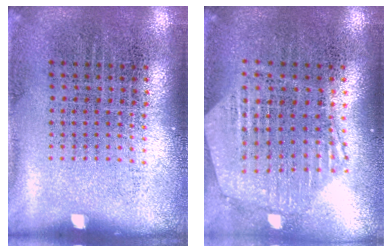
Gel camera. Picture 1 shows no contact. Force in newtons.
{"total": 1.2, "press": 1.2, "slide": 0.1}